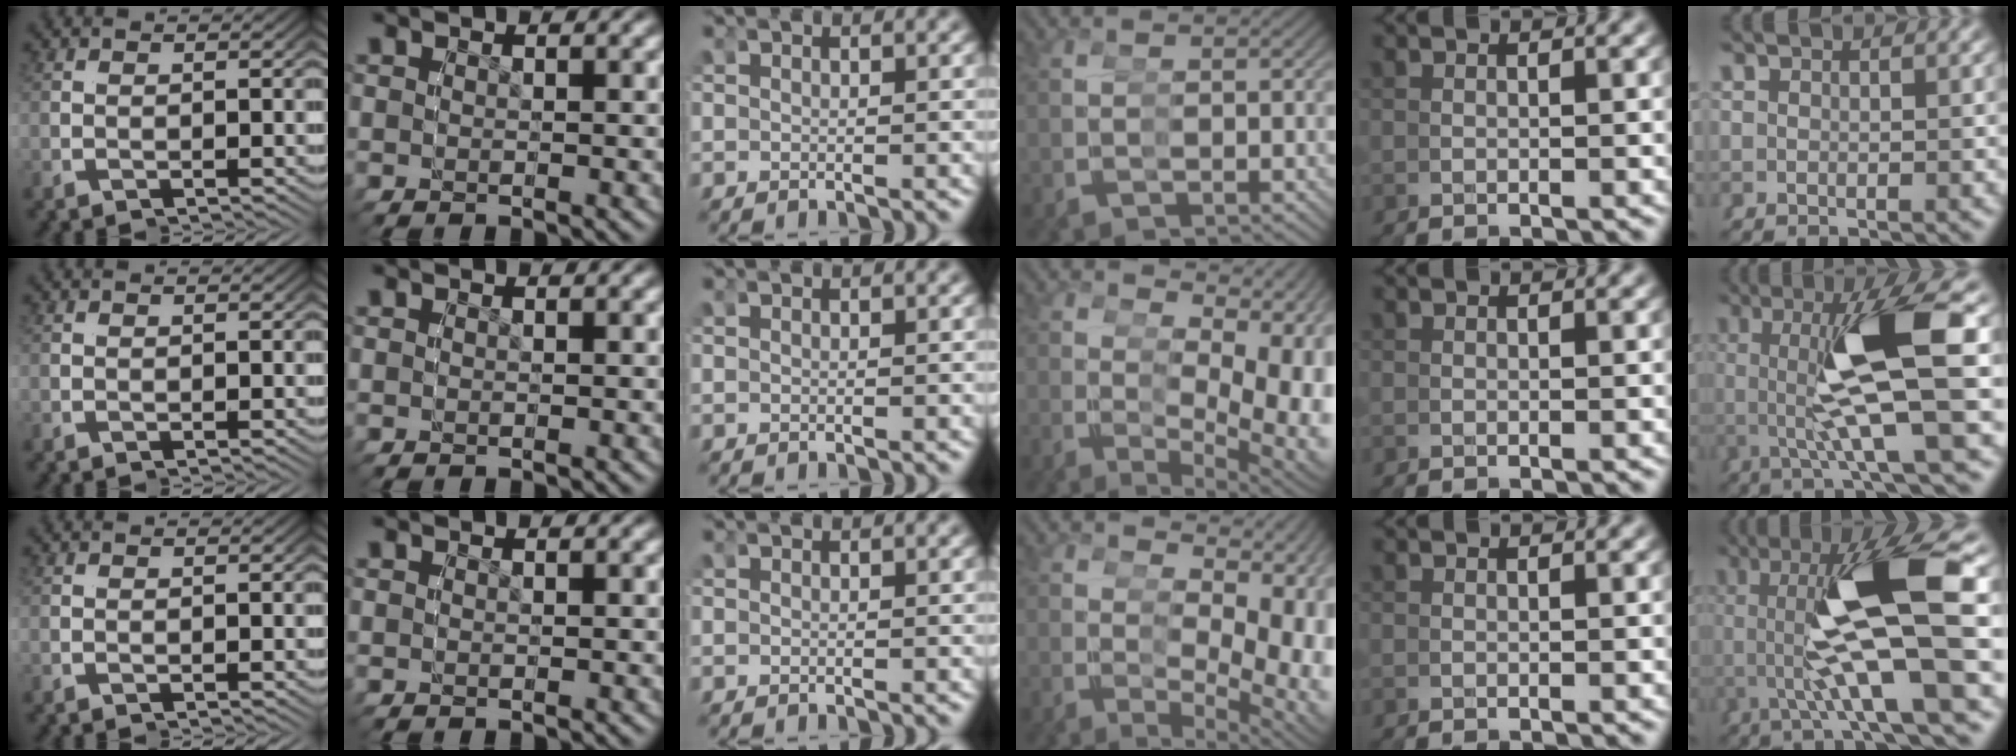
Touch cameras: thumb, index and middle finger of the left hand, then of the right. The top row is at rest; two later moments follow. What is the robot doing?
{"motion": "grasp_and_lifting", "object": "legos"}